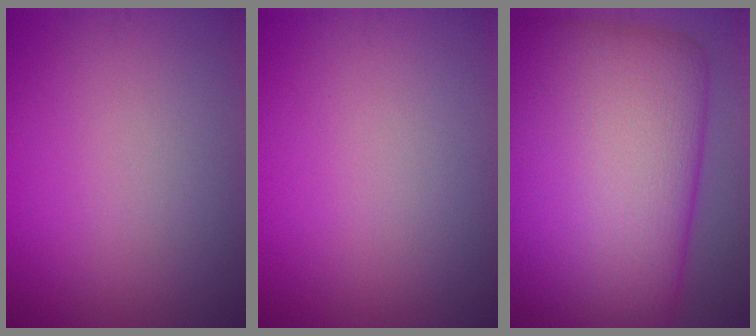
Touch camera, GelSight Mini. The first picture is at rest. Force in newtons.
{"total": 0.0}
{"total": 20.2, "press": 20.2, "slide": 0.5}